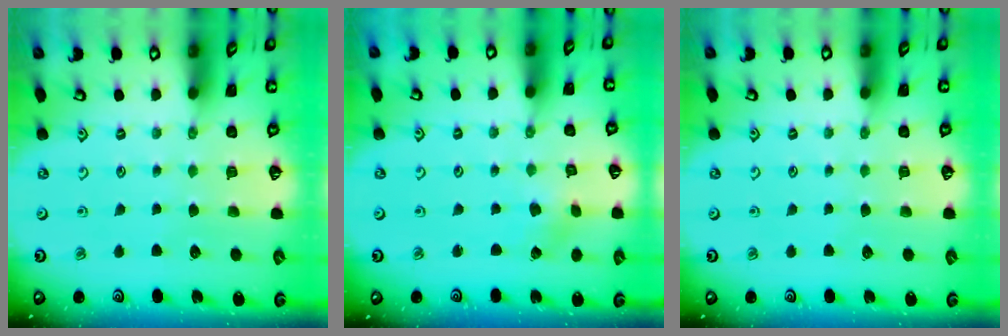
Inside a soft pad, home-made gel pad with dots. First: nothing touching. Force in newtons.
{"total": 0.8, "press": 0.7, "slide": 0.2}
{"total": 0.0}